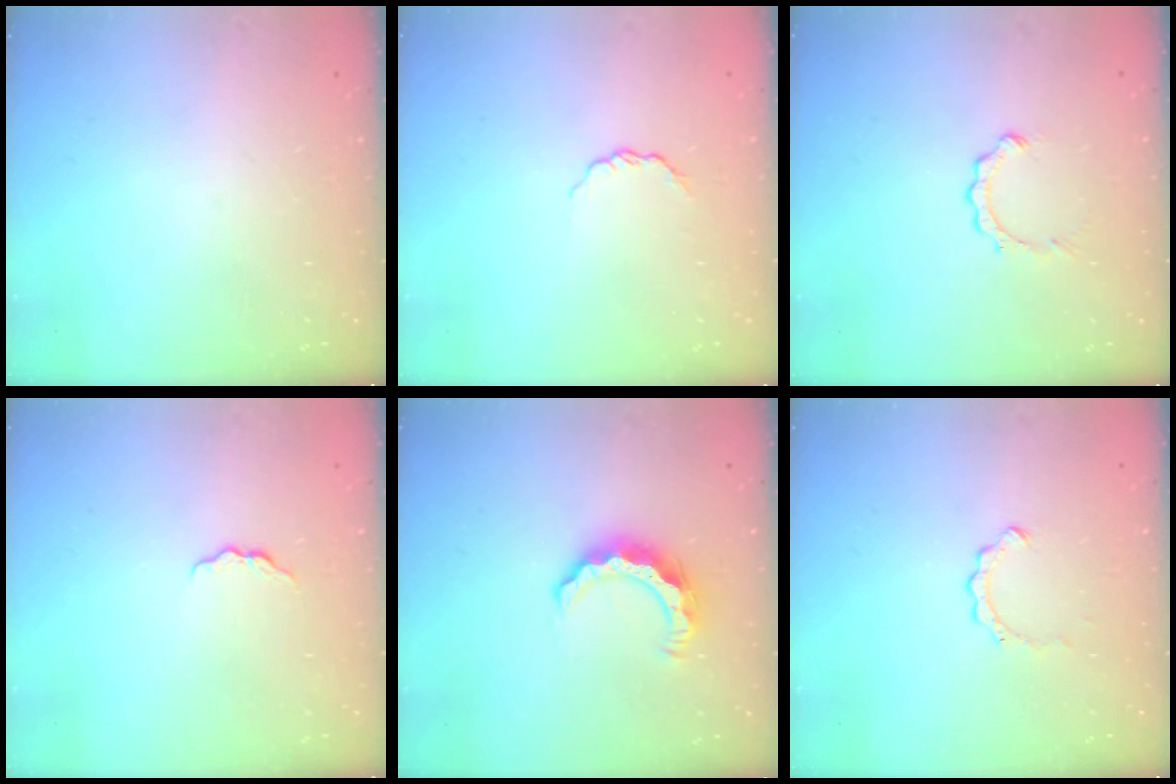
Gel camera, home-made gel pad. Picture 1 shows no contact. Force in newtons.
{"total": 3.3, "press": 3.3, "slide": 0.3}
{"total": 2.9, "press": 2.9, "slide": 0.4}
{"total": 4.1, "press": 4.1, "slide": 0.5}
{"total": 7.9, "press": 7.9, "slide": 0.3}
{"total": 2.6, "press": 2.6, "slide": 0.3}